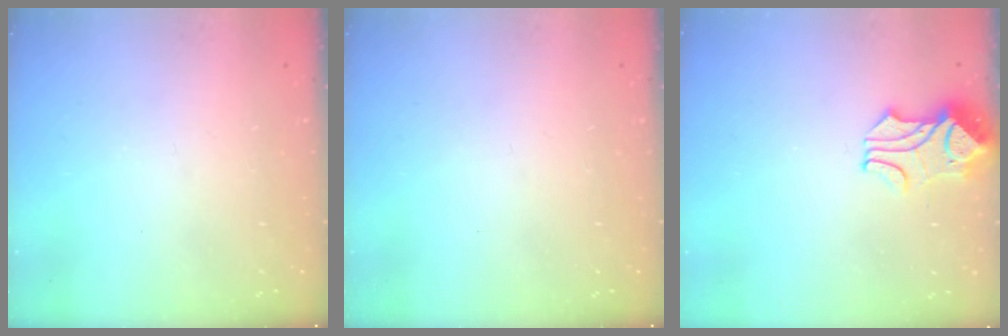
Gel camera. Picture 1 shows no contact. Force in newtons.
{"total": 0.0}
{"total": 1.9, "press": 1.4, "slide": 1.2}